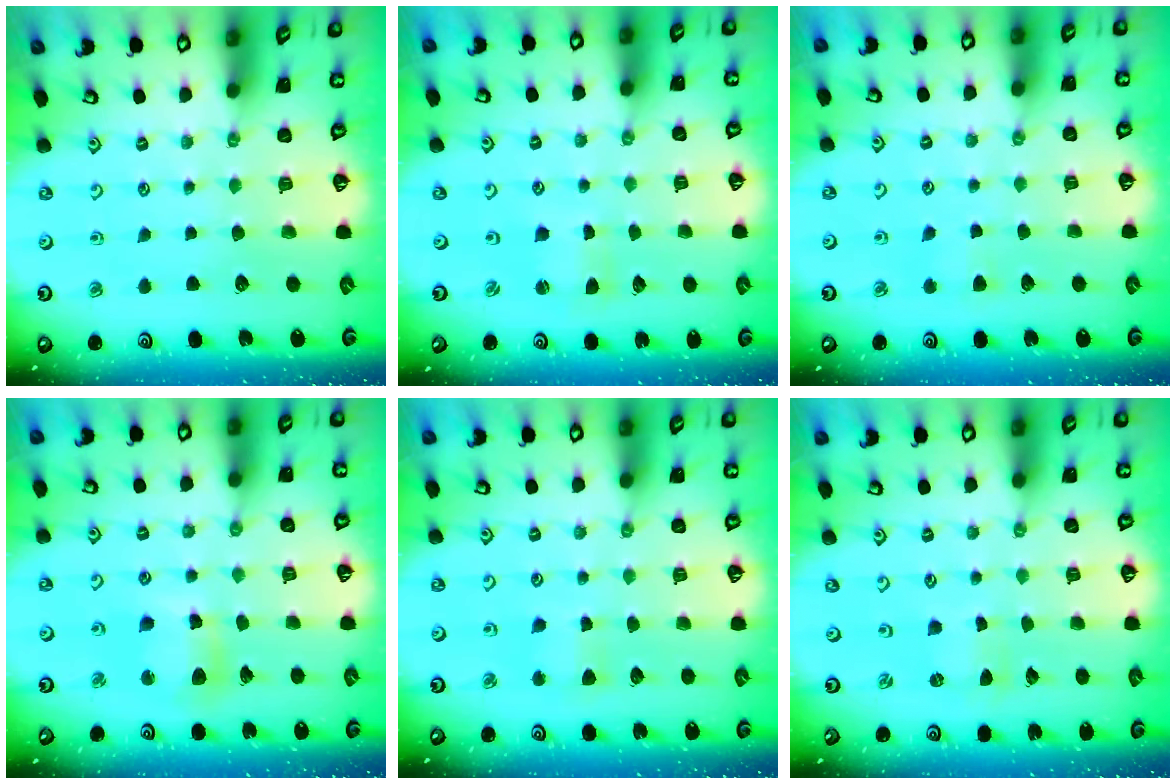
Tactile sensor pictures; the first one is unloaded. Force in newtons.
{"total": 1.0, "press": 1.0, "slide": 0.2}
{"total": 3.0, "press": 3.0, "slide": 0.5}
{"total": 9.5, "press": 9.4, "slide": 1.4}
{"total": 4.7, "press": 4.7, "slide": 0.5}
{"total": 0.0}